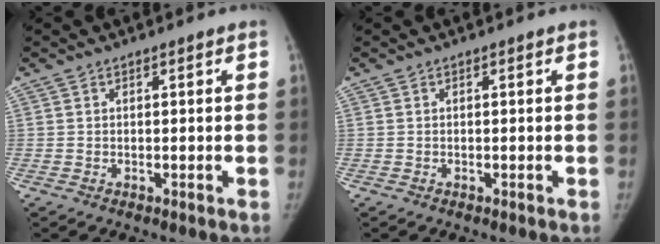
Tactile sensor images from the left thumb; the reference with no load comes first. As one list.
[{"total": 0.0}]